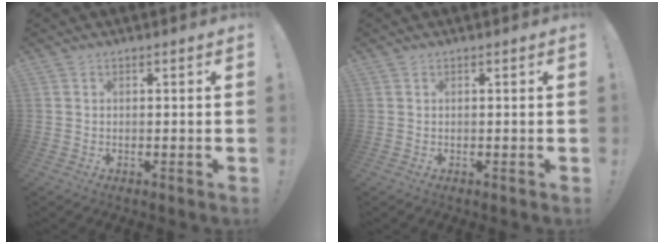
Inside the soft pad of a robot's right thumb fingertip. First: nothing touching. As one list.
[{"total": 0.0}]